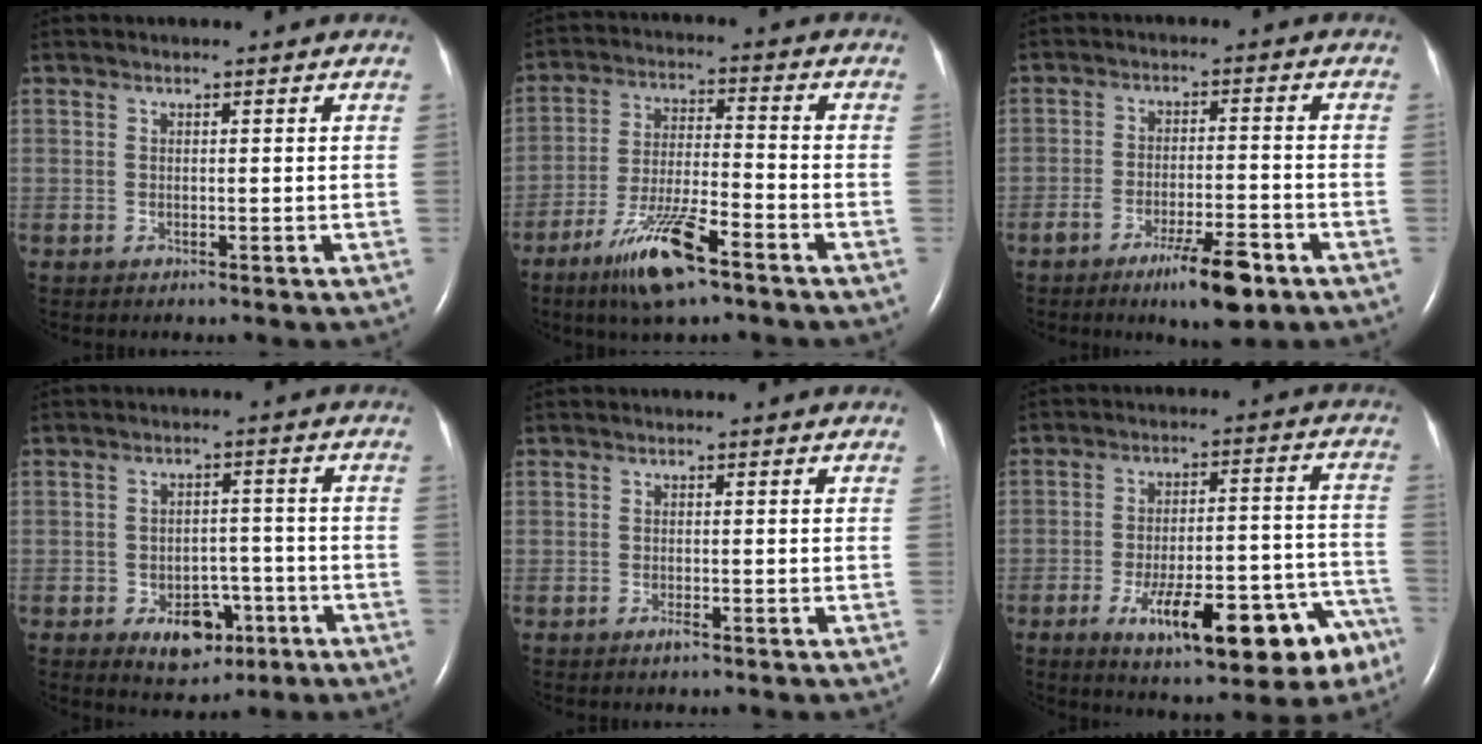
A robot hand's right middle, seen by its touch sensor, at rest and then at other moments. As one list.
[{"total": 11.4, "force": [-7.1, 1.7, 8.7], "torque": [-0.174, -0.019, -0.128]}, {"total": 8.1, "force": [-5.1, 1.4, 6.2], "torque": [-0.102, -0.009, -0.078]}, {"total": 7.0, "force": [-3.3, 4.4, 4.2], "torque": [-0.062, 0.009, -0.041]}, {"total": 0.8, "force": [-0.5, 0.1, 0.6], "torque": [-0.014, -0.001, -0.008]}, {"total": 18.5, "force": [-10.4, 5.3, 14.4], "torque": [-0.144, 0.029, -0.139]}]